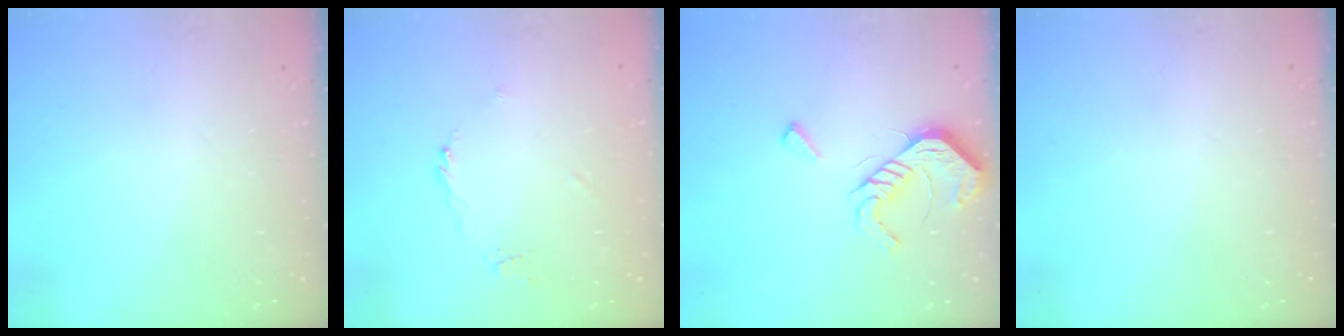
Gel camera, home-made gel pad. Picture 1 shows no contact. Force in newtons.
{"total": 3.7, "press": 3.6, "slide": 0.8}
{"total": 10.4, "press": 10.4, "slide": 1.1}
{"total": 0.0}